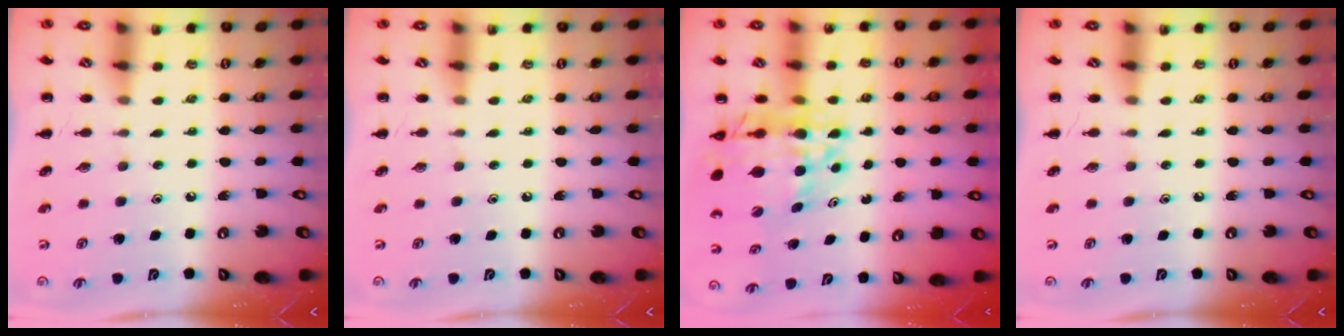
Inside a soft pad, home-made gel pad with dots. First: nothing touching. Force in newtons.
{"total": 0.0}
{"total": 15.1, "press": 14.5, "slide": 4.2}
{"total": 0.0}